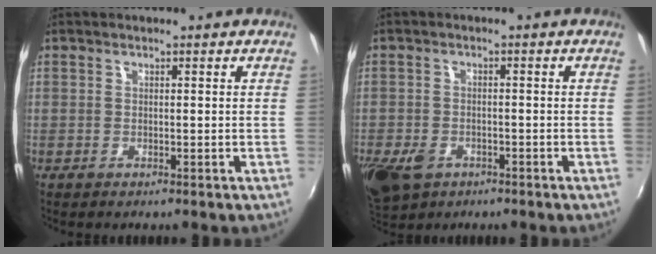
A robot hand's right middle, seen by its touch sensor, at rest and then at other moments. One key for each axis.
{"total": 8.8, "fx": -4.9, "fy": 5.5, "fz": 4.8, "tx": -0.124, "ty": -0.026, "tz": -0.086}